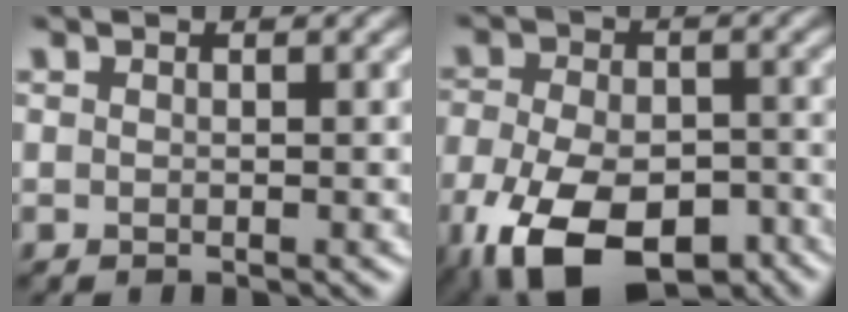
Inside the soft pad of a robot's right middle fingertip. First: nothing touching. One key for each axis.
{"total": 12.6, "fx": -6.8, "fy": 6.9, "fz": 8.0, "tx": -0.158, "ty": -0.046, "tz": -0.108}